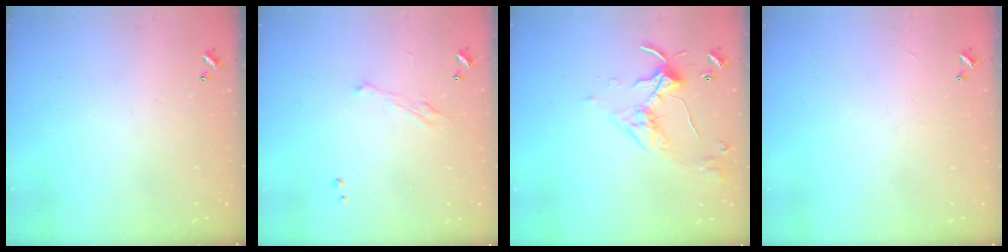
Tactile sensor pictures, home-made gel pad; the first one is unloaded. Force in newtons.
{"total": 2.3, "press": 2.1, "slide": 0.8}
{"total": 3.8, "press": 3.8, "slide": 0.3}
{"total": 1.2, "press": 1.1, "slide": 0.4}